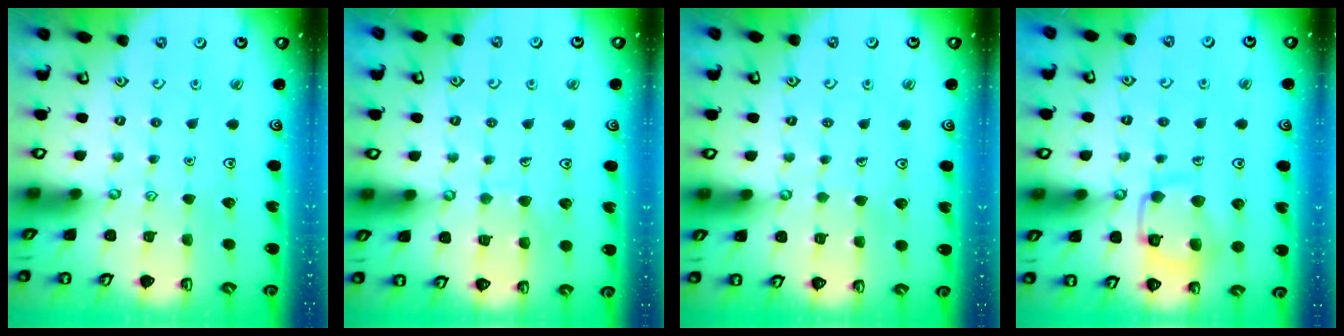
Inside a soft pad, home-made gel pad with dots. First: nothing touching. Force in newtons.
{"total": 5.1, "press": 5.0, "slide": 0.4}
{"total": 2.5, "press": 2.5, "slide": 0.2}
{"total": 11.7, "press": 11.7, "slide": 0.7}